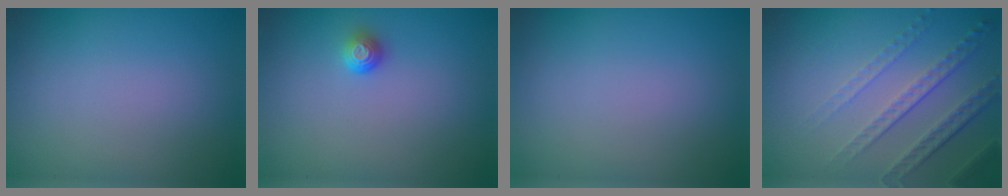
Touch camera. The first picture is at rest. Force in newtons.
{"total": 1.2, "press": 1.0, "slide": 0.6}
{"total": 0.0}
{"total": 4.8, "press": 3.2, "slide": 3.5}